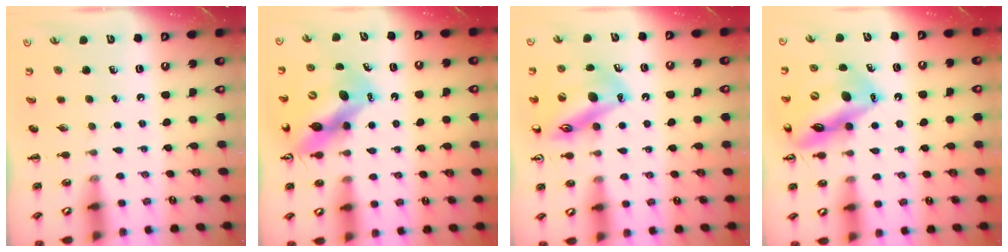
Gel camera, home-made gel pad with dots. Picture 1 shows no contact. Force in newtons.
{"total": 11.0, "press": 10.5, "slide": 3.4}
{"total": 16.2, "press": 16.0, "slide": 2.5}
{"total": 16.5, "press": 16.2, "slide": 2.7}